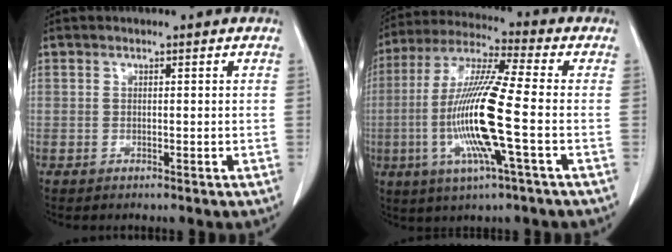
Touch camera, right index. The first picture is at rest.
{"total": 15.2, "force": [-3.1, 0.2, 14.9], "torque": [-0.309, -0.009, -0.066]}